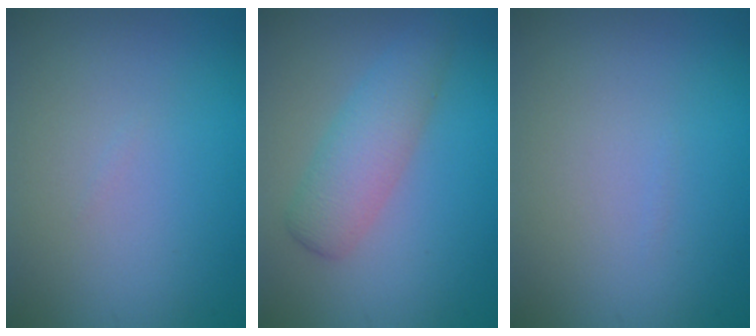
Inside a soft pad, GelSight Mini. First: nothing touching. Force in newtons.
{"total": 3.7, "press": 3.7, "slide": 0.1}
{"total": 0.0}